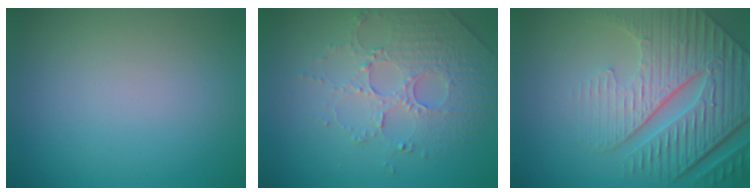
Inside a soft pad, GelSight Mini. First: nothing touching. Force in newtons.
{"total": 5.0, "press": 3.5, "slide": 3.6}
{"total": 9.1, "press": 6.2, "slide": 6.6}